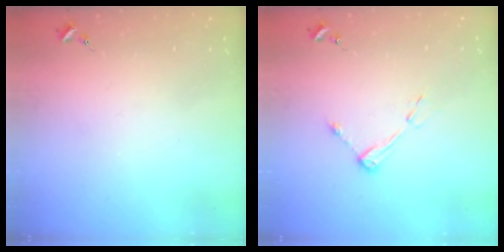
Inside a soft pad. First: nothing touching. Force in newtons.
{"total": 6.0, "press": 5.9, "slide": 0.6}